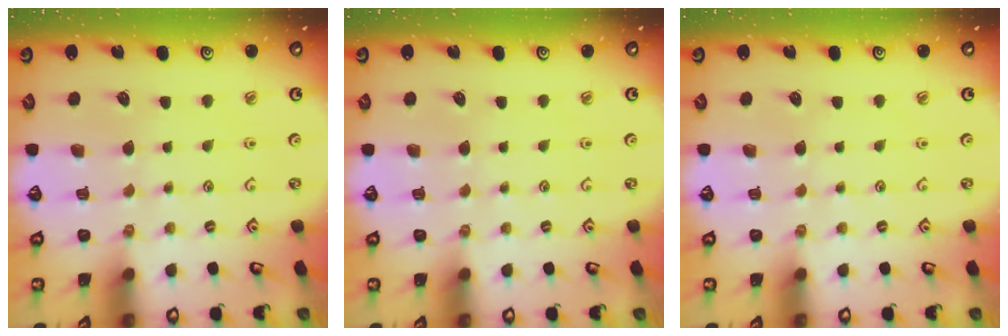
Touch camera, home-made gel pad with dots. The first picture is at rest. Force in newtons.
{"total": 0.0}
{"total": 0.0}